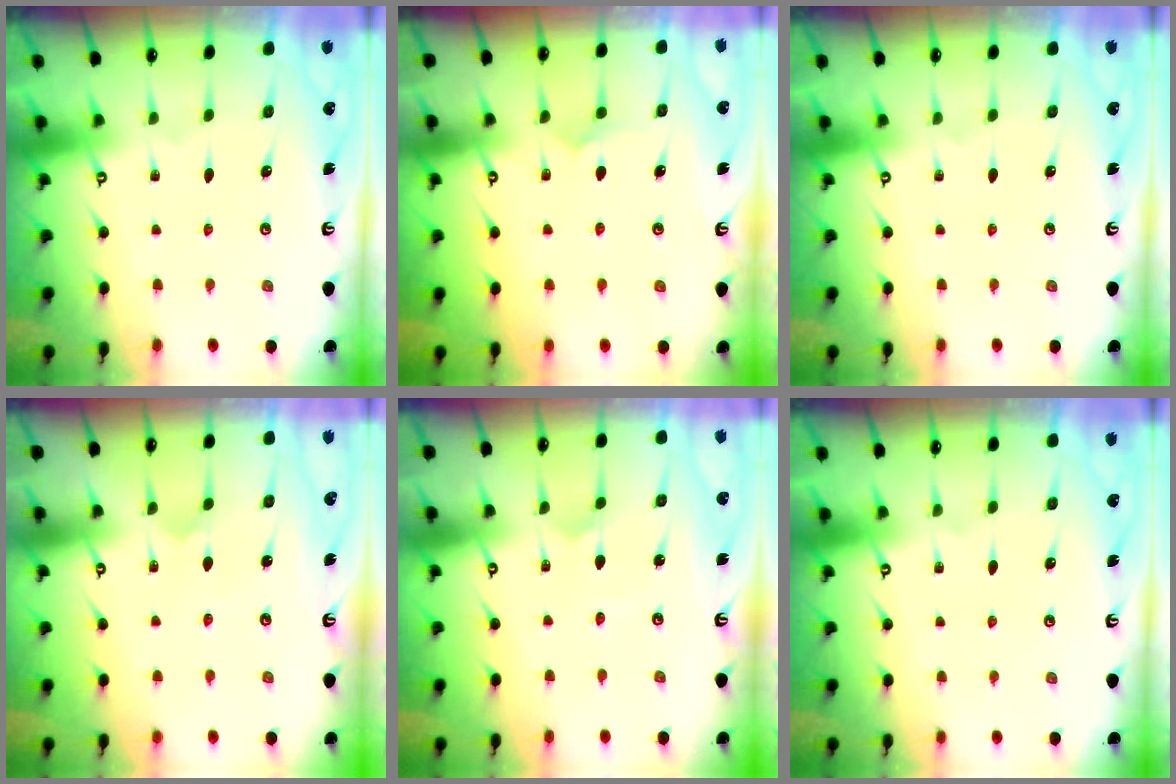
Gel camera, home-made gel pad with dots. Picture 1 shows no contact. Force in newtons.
{"total": 5.8, "press": 5.8, "slide": 0.1}
{"total": 0.0}
{"total": 2.8, "press": 2.8, "slide": 0.3}
{"total": 1.8, "press": 1.8, "slide": 0.2}
{"total": 0.0}